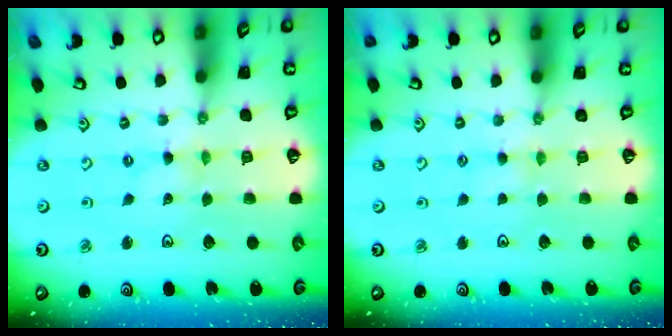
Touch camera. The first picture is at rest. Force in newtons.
{"total": 2.6, "press": 2.6, "slide": 0.4}